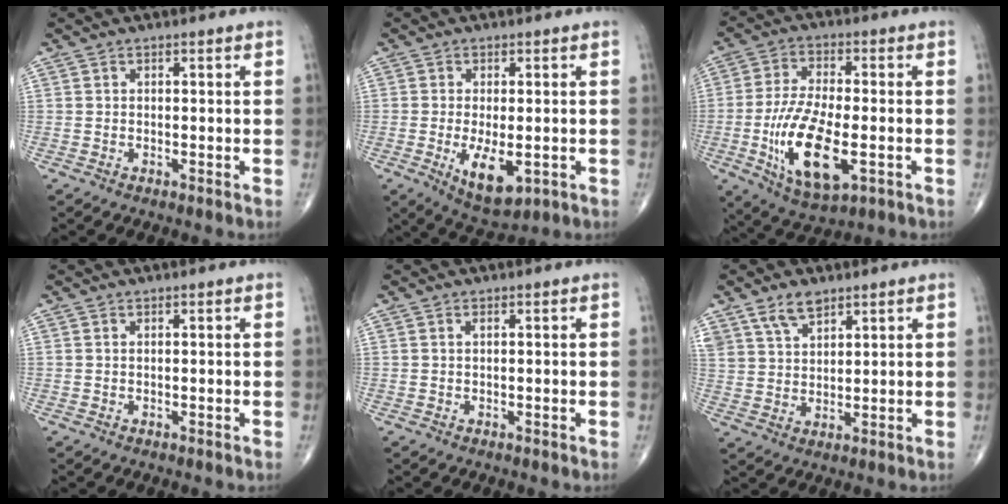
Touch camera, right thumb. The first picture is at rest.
{"total": 8.4, "force": [-2.1, 3.8, 7.1], "torque": [-0.112, -0.017, -0.023]}
{"total": 15.4, "force": [-4.0, 6.4, 13.5], "torque": [-0.261, -0.004, -0.063]}
{"total": 0.0}
{"total": 0.5, "force": [0.2, 0.2, 0.4], "torque": [-0.010, 0.004, 0.004]}
{"total": 4.9, "force": [3.4, 2.5, 2.5], "torque": [-0.038, -0.017, 0.070]}